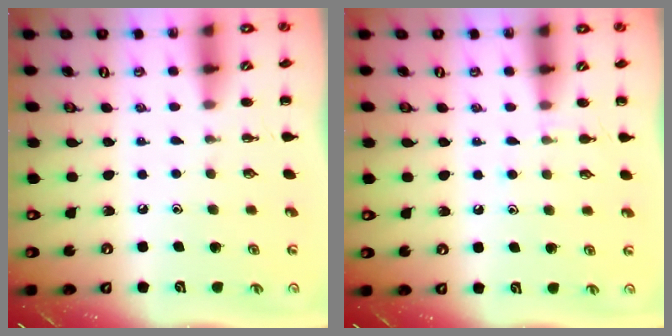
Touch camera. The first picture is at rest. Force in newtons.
{"total": 4.3, "press": 3.9, "slide": 1.6}